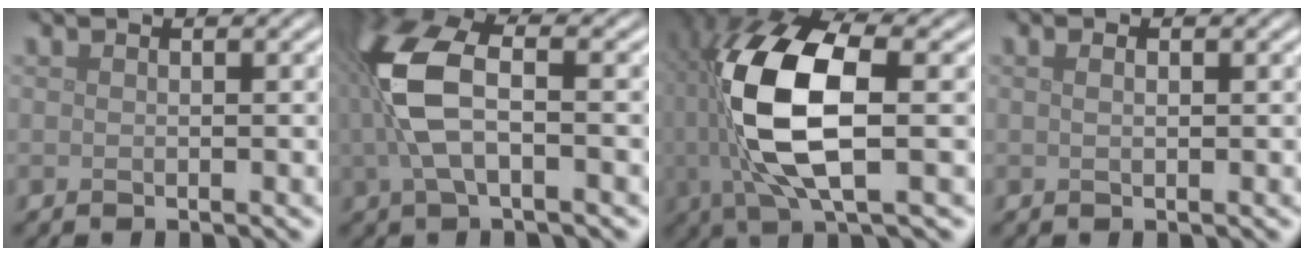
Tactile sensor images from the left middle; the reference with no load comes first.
{"total": 7.9, "force": [0.0, 3.8, 6.9], "torque": [-0.168, 0.013, -0.004]}
{"total": 11.1, "force": [0.3, 4.3, 10.2], "torque": [-0.216, 0.006, 0.007]}
{"total": 0.8, "force": [0.3, 0.3, 0.7], "torque": [-0.012, -0.001, 0.006]}